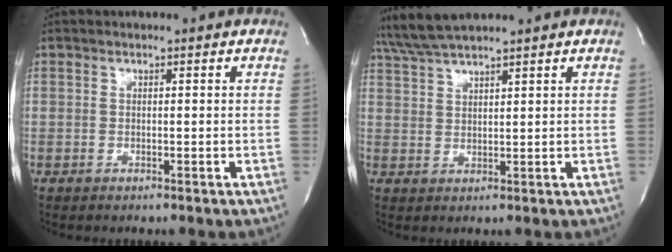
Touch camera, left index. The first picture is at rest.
{"total": 6.3, "force": [5.7, -0.4, 2.7], "torque": [-0.061, 0.024, 0.114]}